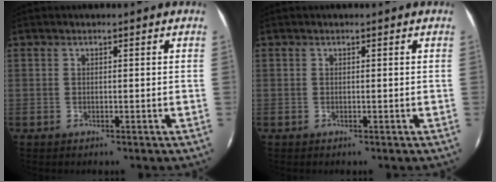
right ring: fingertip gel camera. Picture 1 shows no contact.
{"total": 0.0}